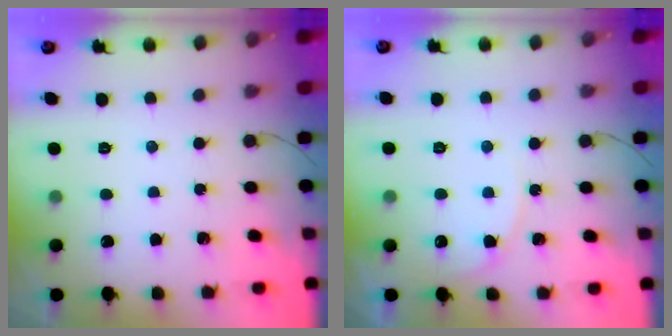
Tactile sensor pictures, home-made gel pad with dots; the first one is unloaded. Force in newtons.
{"total": 4.8, "press": 4.8, "slide": 0.5}